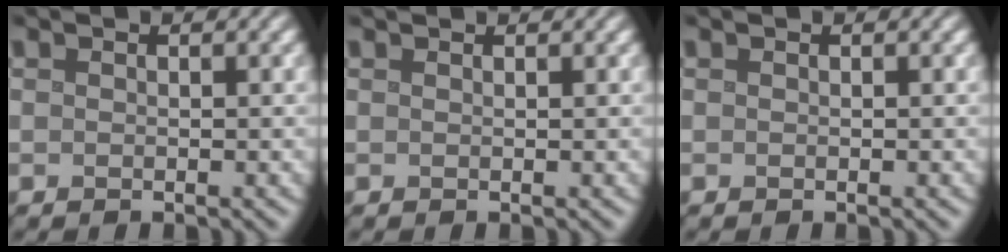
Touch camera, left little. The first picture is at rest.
{"total": 1.0, "force": [0.9, 0.1, 0.3], "torque": [-0.006, -0.004, 0.006]}
{"total": 0.0}